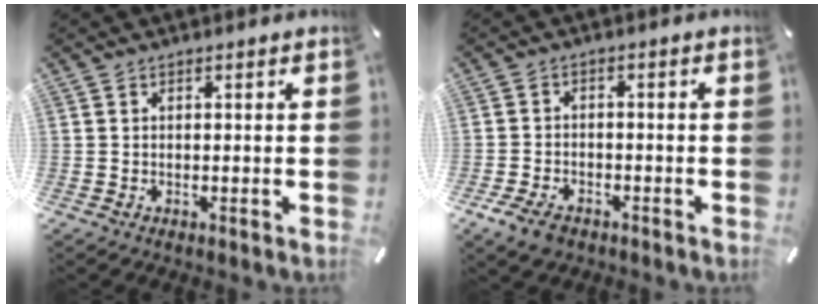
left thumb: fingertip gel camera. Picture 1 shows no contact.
{"total": 5.1, "force": [-3.3, 3.1, 2.4], "torque": [-0.061, 0.013, -0.065]}